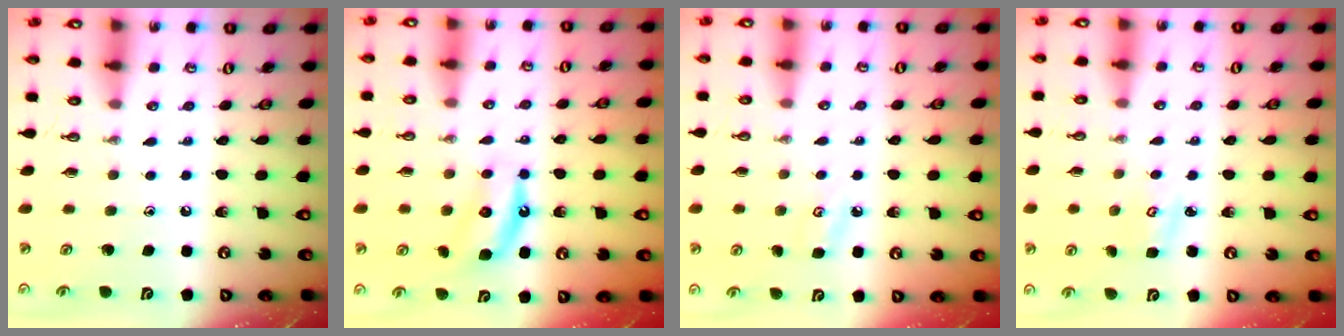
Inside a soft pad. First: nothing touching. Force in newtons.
{"total": 6.4, "press": 6.4, "slide": 1.1}
{"total": 4.1, "press": 4.0, "slide": 0.7}
{"total": 2.8, "press": 2.8, "slide": 0.2}